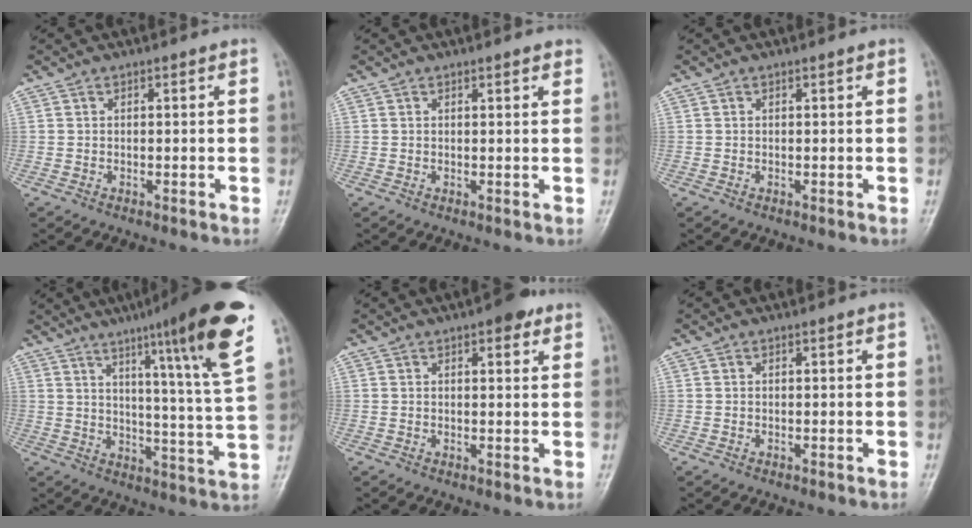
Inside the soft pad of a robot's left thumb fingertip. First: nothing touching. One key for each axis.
{"total": 1.6, "fx": 1.2, "fy": 0.4, "fz": 1.0, "tx": -0.009, "ty": -0.002, "tz": 0.013}
{"total": 0.0}
{"total": 20.4, "fx": 11.2, "fy": 0.9, "fz": 17.1, "tx": -0.227, "ty": -0.049, "tz": 0.152}
{"total": 4.4, "fx": 2.5, "fy": 1.7, "fz": 3.2, "tx": -0.030, "ty": -0.006, "tz": 0.029}
{"total": 0.0}